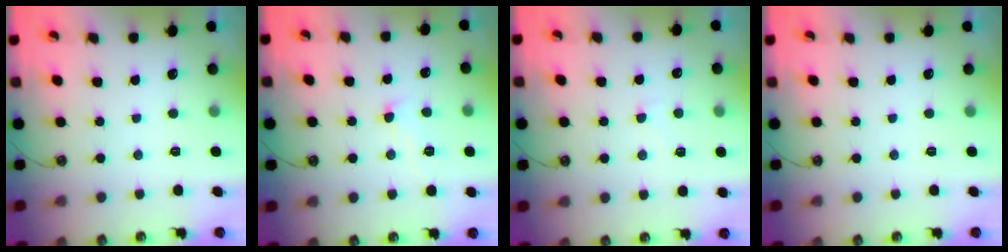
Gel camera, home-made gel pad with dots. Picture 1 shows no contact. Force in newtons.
{"total": 0.9, "press": 0.7, "slide": 0.6}
{"total": 2.9, "press": 2.7, "slide": 0.9}
{"total": 0.0}